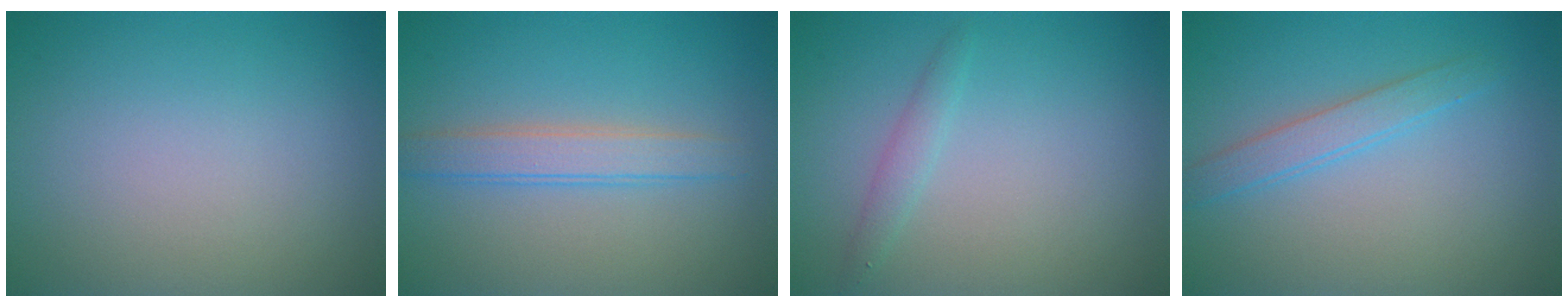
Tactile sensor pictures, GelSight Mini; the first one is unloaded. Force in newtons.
{"total": 2.8, "press": 2.8, "slide": 0.1}
{"total": 1.3, "press": 1.3, "slide": 0.1}
{"total": 1.7, "press": 1.7, "slide": 0.1}